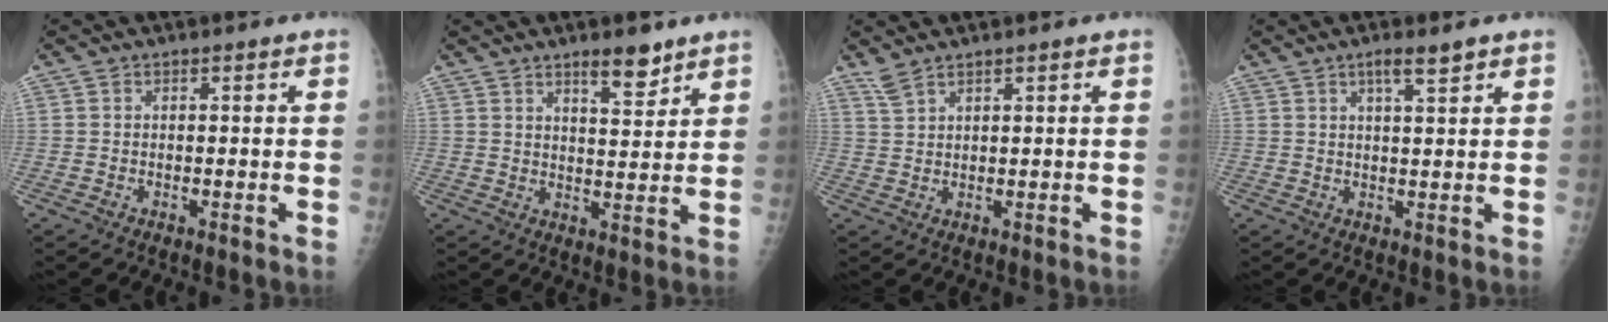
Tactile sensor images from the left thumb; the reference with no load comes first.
{"total": 5.9, "force": [4.4, 1.7, 3.6], "torque": [-0.037, -0.033, 0.068]}
{"total": 2.4, "force": [2.0, 0.4, 1.3], "torque": [-0.027, 0.000, 0.050]}
{"total": 3.8, "force": [2.5, 0.6, 2.8], "torque": [-0.044, -0.012, 0.042]}